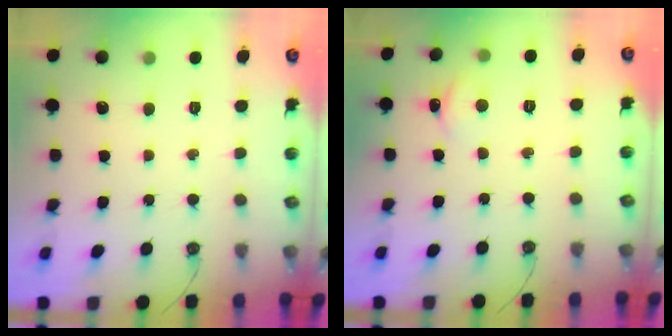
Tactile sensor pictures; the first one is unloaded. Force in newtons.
{"total": 3.1, "press": 3.1, "slide": 0.5}